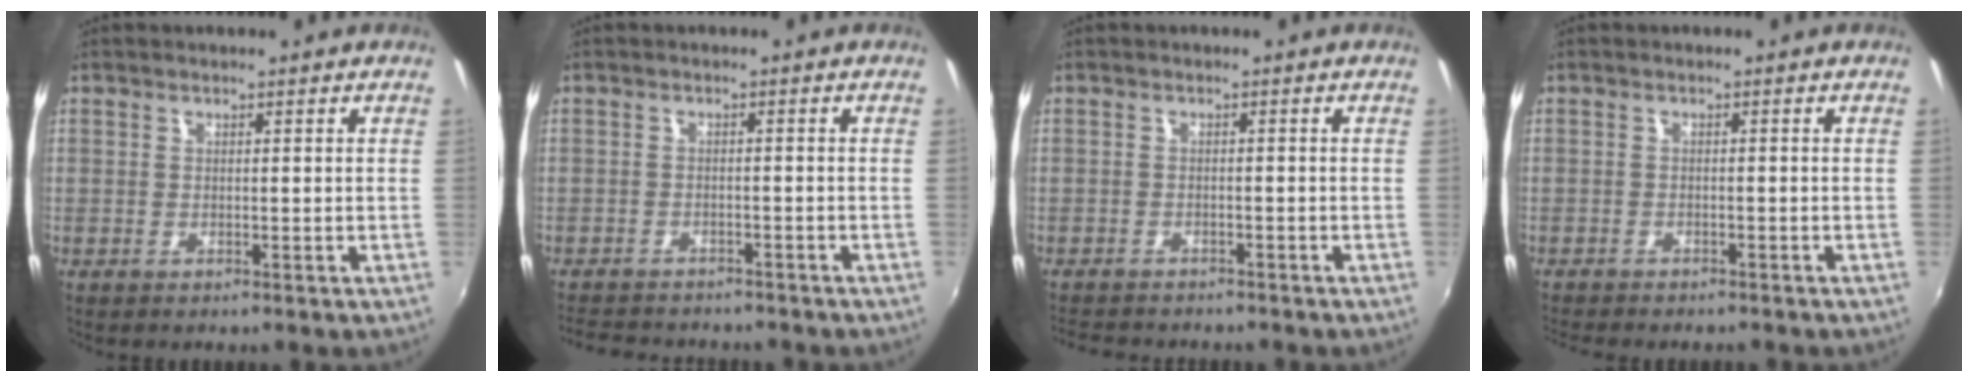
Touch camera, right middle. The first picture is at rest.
{"total": 8.6, "force": [-7.7, 2.6, 2.7], "torque": [-0.072, -0.012, -0.116]}
{"total": 6.5, "force": [-6.0, 1.7, 2.1], "torque": [-0.057, -0.016, -0.093]}
{"total": 5.1, "force": [-4.7, 1.0, 1.8], "torque": [-0.048, -0.019, -0.074]}